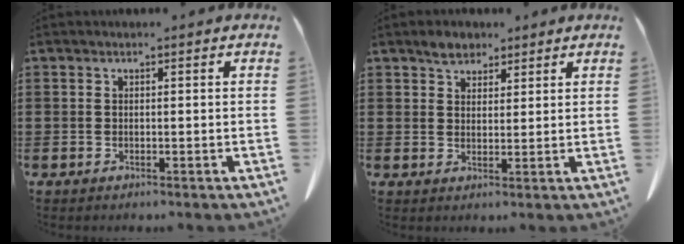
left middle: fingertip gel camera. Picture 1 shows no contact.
{"total": 3.1, "force": [2.5, 1.6, 0.8], "torque": [-0.015, 0.006, 0.046]}